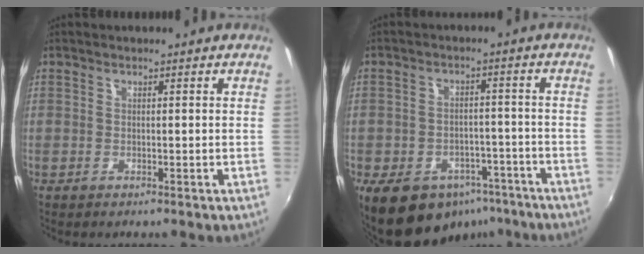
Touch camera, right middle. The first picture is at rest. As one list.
[{"total": 14.2, "force": [-9.2, 8.9, 6.4], "torque": [-0.132, 0.008, -0.114]}]